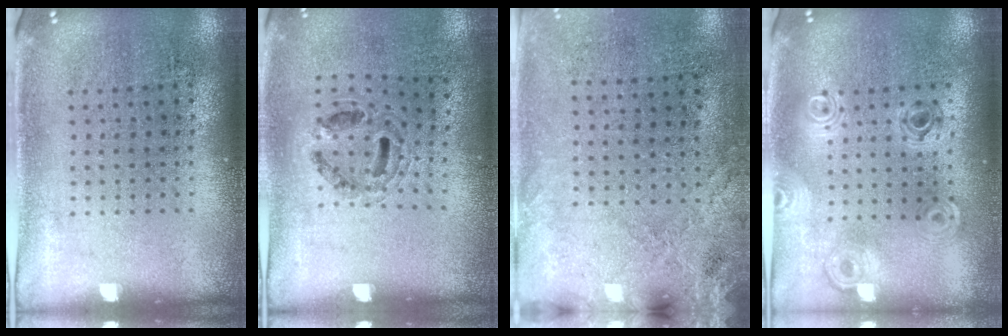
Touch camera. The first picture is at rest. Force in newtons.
{"total": 0.9, "press": 0.8, "slide": 0.5}
{"total": 2.4, "press": 2.0, "slide": 1.3}
{"total": 0.8, "press": 0.8, "slide": 0.2}